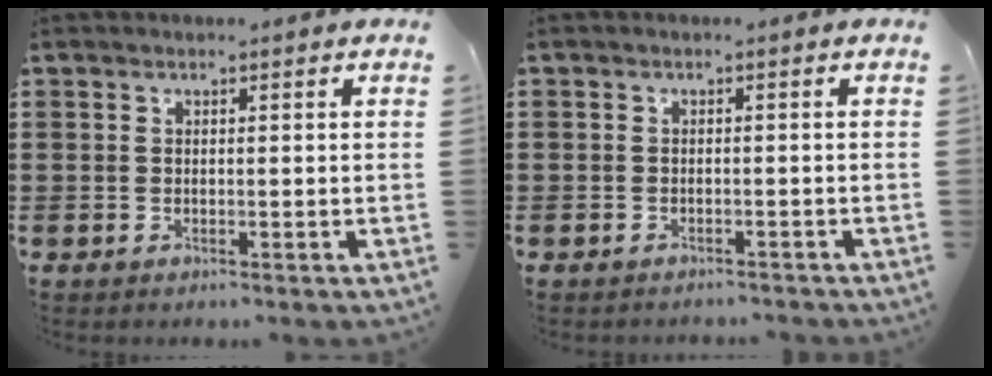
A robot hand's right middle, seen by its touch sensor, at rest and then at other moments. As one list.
[{"total": 1.3, "force": [-1.3, 0.4, -0.2], "torque": [0.001, 0.006, -0.030]}]